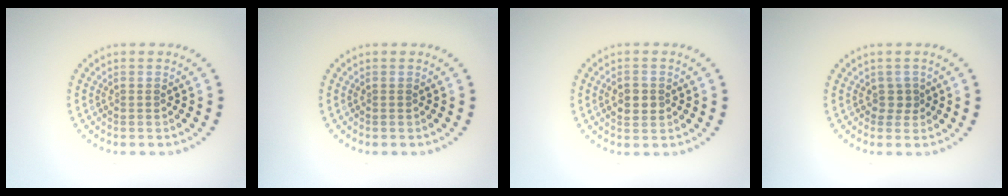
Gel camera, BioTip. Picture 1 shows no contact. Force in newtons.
{"total": 0.0}
{"total": 2.1, "press": 2.0, "slide": 0.2}
{"total": 1.0, "press": 0.8, "slide": 0.6}